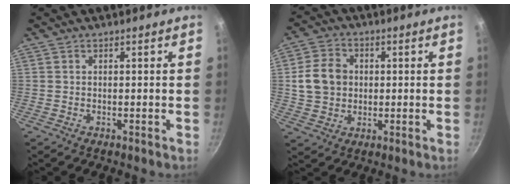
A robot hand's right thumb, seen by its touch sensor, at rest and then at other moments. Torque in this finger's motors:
{"motor_torque": [-0.38, 0.40, 0.12, -0.13, 0.05]}